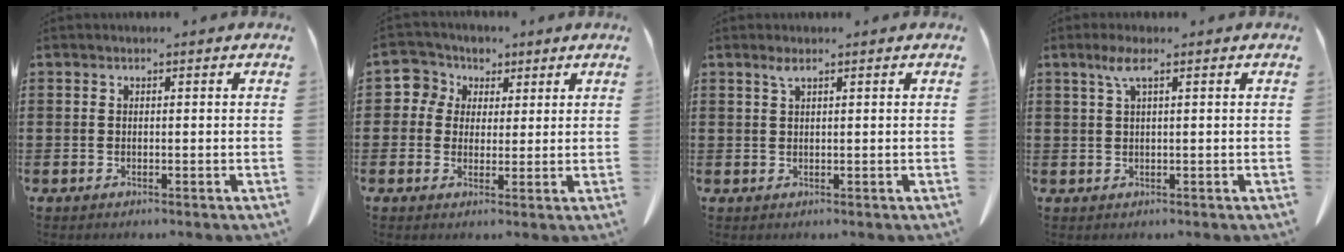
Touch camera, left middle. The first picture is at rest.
{"total": 4.7, "force": [1.7, 4.3, 0.5], "torque": [-0.030, 0.003, 0.025]}
{"total": 1.3, "force": [0.8, 0.2, 1.1], "torque": [-0.024, 0.000, 0.014]}
{"total": 2.9, "force": [1.2, 0.4, 2.7], "torque": [-0.057, 0.005, 0.020]}